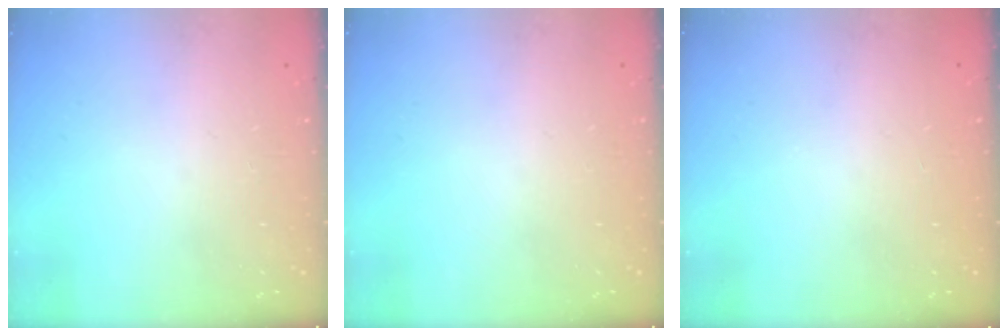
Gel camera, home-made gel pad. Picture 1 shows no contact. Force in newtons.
{"total": 0.0}
{"total": 0.0}